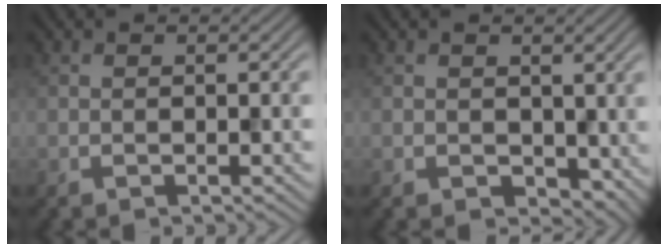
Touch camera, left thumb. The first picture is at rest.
{"total": 2.1, "force": [0.6, 1.9, 0.7], "torque": [-0.017, -0.015, 0.020]}